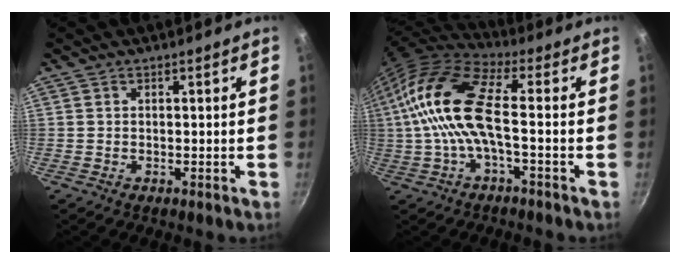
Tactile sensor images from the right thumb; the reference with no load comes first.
{"total": 14.8, "force": [-0.6, 5.6, 13.7], "torque": [-0.284, 0.028, -0.025]}